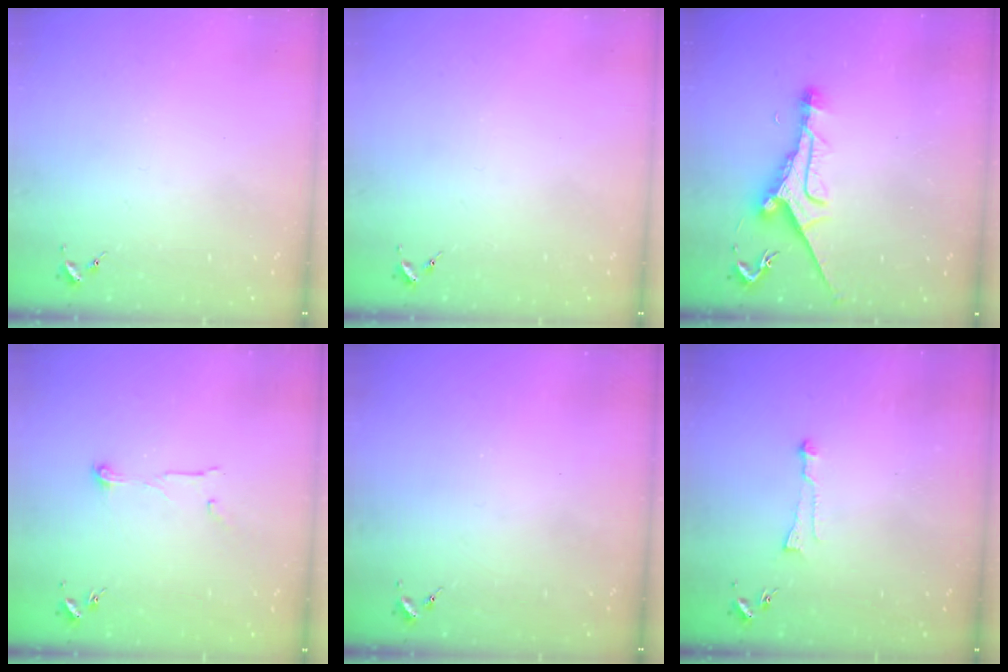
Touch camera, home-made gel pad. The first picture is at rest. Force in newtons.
{"total": 0.0}
{"total": 10.0, "press": 9.9, "slide": 0.7}
{"total": 5.4, "press": 5.4, "slide": 0.4}
{"total": 0.0}
{"total": 5.4, "press": 5.4, "slide": 0.5}